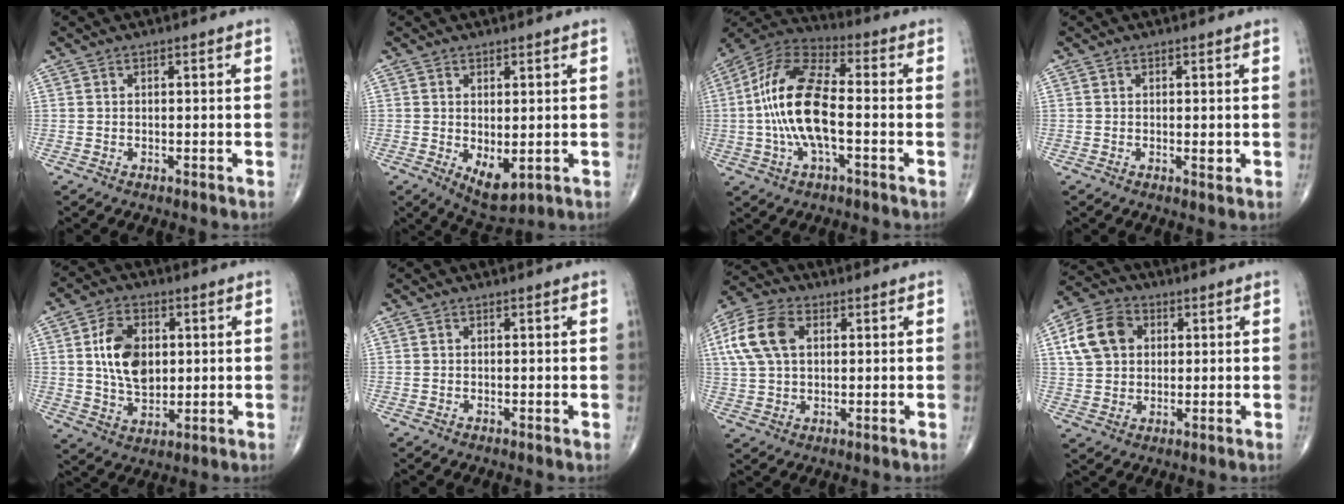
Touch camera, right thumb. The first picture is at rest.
{"total": 5.7, "force": [-0.8, 2.9, 4.8], "torque": [-0.066, -0.015, 0.003]}
{"total": 16.2, "force": [-1.5, 6.5, 14.8], "torque": [-0.302, 0.031, -0.037]}
{"total": 1.3, "force": [0.0, 0.5, 1.1], "torque": [-0.015, -0.004, -0.002]}
{"total": 11.5, "force": [1.9, 7.5, 8.5], "torque": [-0.133, -0.009, 0.038]}
{"total": 0.0}
{"total": 11.5, "force": [3.0, 7.3, 8.4], "torque": [-0.172, 0.013, 0.054]}
{"total": 10.4, "force": [2.7, 8.0, 6.1], "torque": [-0.099, 0.008, 0.046]}